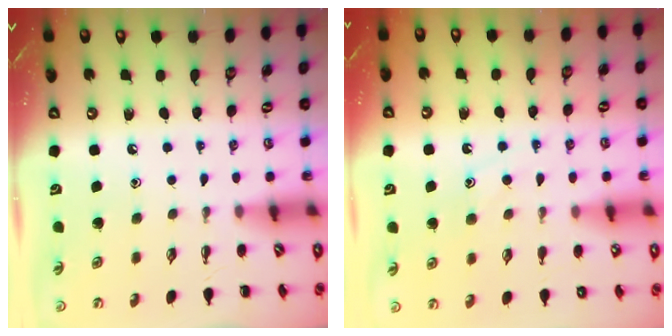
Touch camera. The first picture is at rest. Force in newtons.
{"total": 10.0, "press": 9.9, "slide": 0.7}